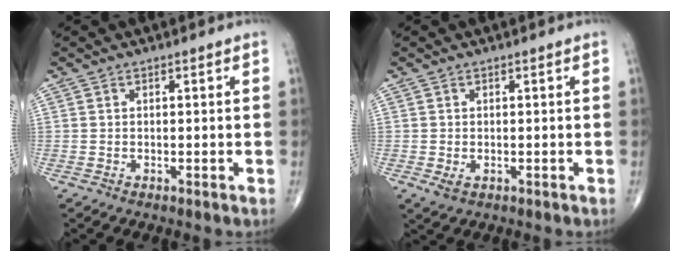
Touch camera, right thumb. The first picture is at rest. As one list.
[{"total": 1.8, "force": [-0.4, 1.2, 1.3], "torque": [-0.024, -0.001, 0.001]}]